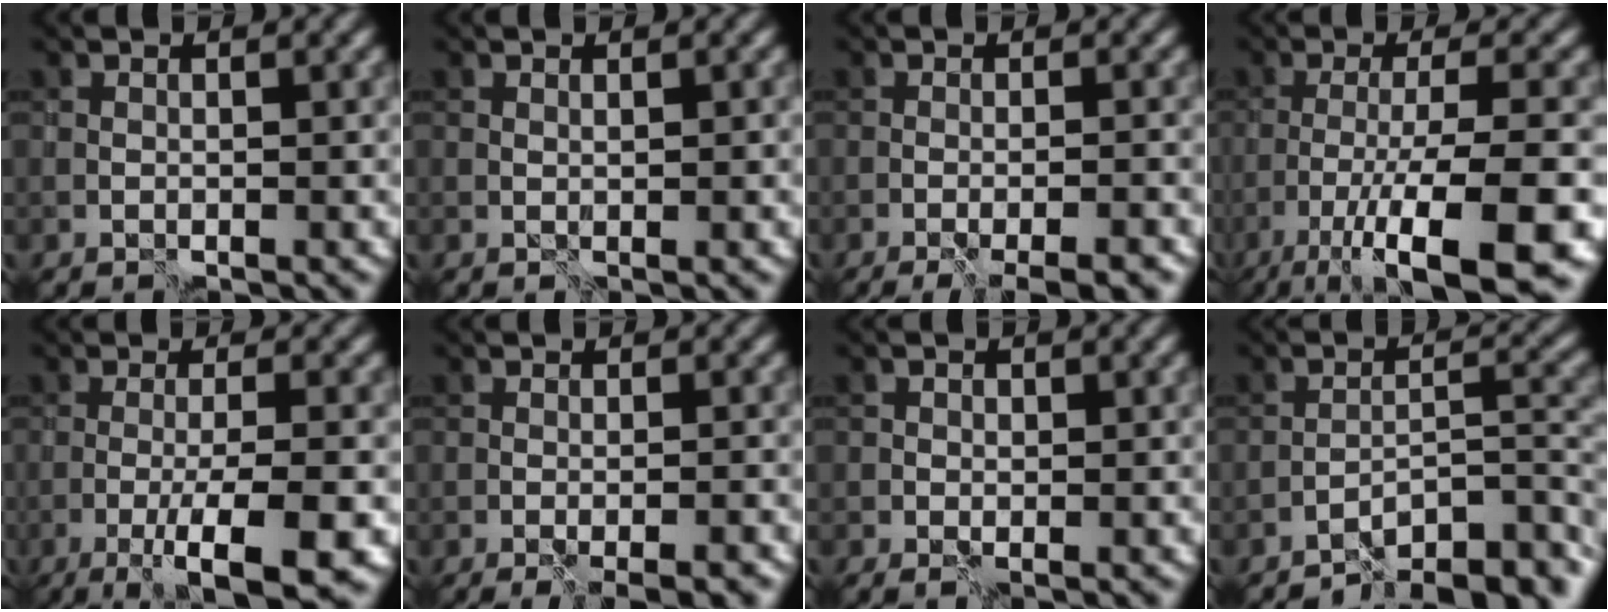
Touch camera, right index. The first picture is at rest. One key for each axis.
{"total": 1.0, "fx": 0.2, "fy": -0.9, "fz": -0.3, "tx": 0.009, "ty": 0.002, "tz": 0.003}
{"total": 4.6, "fx": -3.3, "fy": 0.6, "fz": 3.2, "tx": -0.029, "ty": -0.003, "tz": -0.034}
{"total": 11.2, "fx": -6.3, "fy": 1.5, "fz": 9.1, "tx": -0.139, "ty": -0.001, "tz": -0.104}
{"total": 6.8, "fx": -3.1, "fy": 0.7, "fz": 6.0, "tx": -0.078, "ty": 0.001, "tz": -0.053}
{"total": 3.0, "fx": -1.8, "fy": 0.3, "fz": 2.4, "tx": -0.018, "ty": -0.006, "tz": -0.012}
{"total": 1.0, "fx": 0.0, "fy": 1.0, "fz": 0.4, "tx": 0.001, "ty": 0.002, "tz": 0.004}
{"total": 8.1, "fx": -7.4, "fy": 0.7, "fz": 3.1, "tx": -0.029, "ty": 0.013, "tz": -0.120}